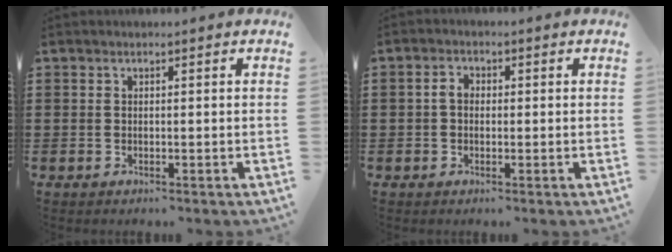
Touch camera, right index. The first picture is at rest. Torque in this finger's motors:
{"motor_torque": [0.51, -0.41, 0.11, 0.06]}